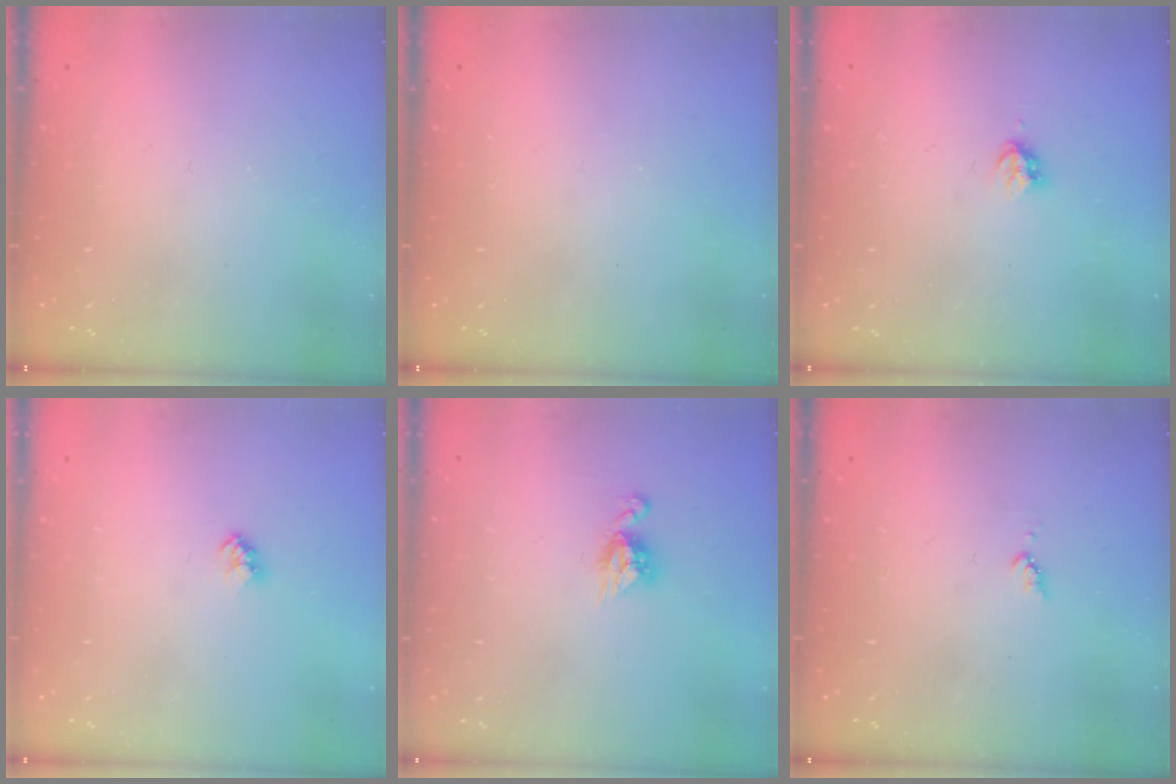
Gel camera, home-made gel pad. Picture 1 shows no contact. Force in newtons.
{"total": 0.0}
{"total": 3.2, "press": 3.1, "slide": 0.5}
{"total": 2.4, "press": 2.4, "slide": 0.2}
{"total": 7.9, "press": 7.9, "slide": 0.6}
{"total": 4.4, "press": 4.3, "slide": 0.4}